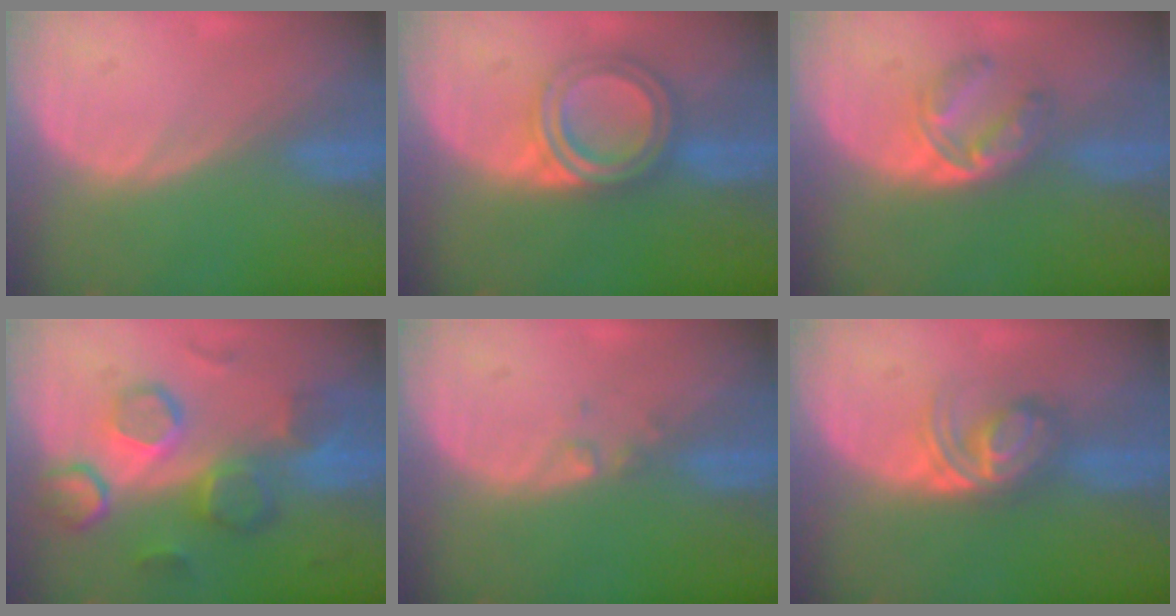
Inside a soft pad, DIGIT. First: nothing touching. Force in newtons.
{"total": 5.8, "press": 5.8, "slide": 0.2}
{"total": 5.3, "press": 5.1, "slide": 1.3}
{"total": 10.1, "press": 9.0, "slide": 4.5}
{"total": 0.9, "press": 0.9, "slide": 0.1}
{"total": 6.0, "press": 5.2, "slide": 3.0}